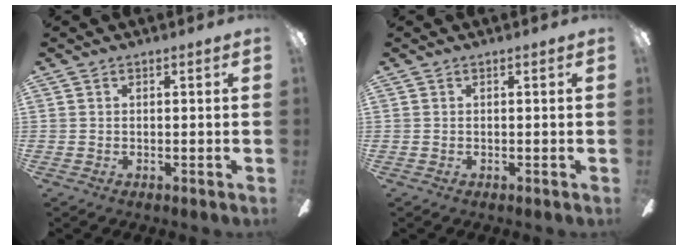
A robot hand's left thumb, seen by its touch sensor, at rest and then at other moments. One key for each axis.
{"total": 0.0}